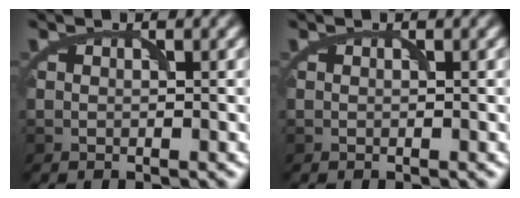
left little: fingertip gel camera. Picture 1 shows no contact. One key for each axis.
{"total": 0.0}